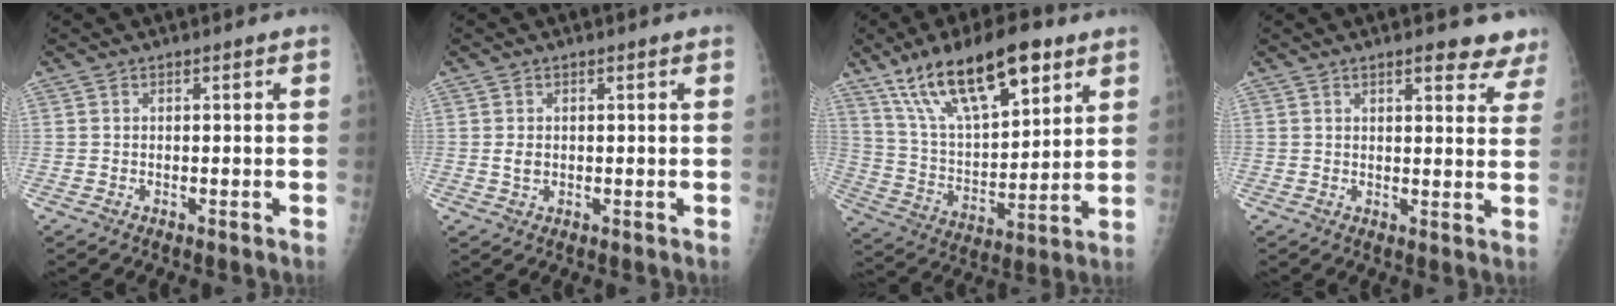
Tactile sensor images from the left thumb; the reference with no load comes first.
{"total": 1.6, "force": [0.2, 1.2, 1.1], "torque": [-0.015, -0.002, 0.008]}
{"total": 20.4, "force": [12.3, 7.9, 14.2], "torque": [-0.211, -0.040, 0.227]}
{"total": 7.6, "force": [6.0, 2.6, 3.8], "torque": [-0.011, -0.027, 0.060]}